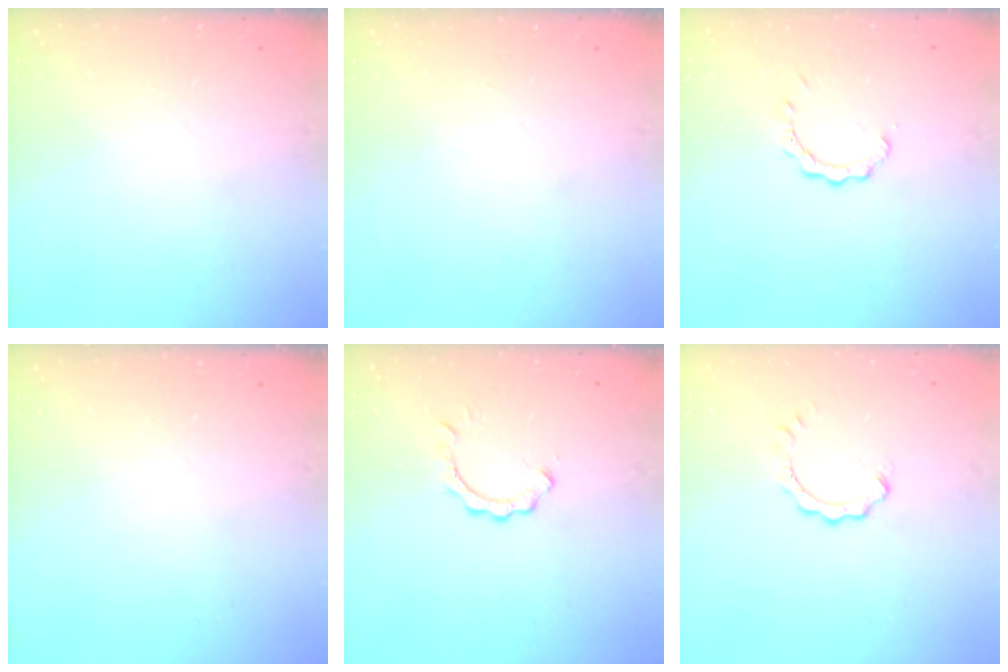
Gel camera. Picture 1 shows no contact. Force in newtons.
{"total": 0.0}
{"total": 2.1, "press": 2.1, "slide": 0.1}
{"total": 0.0}
{"total": 2.3, "press": 2.3, "slide": 0.3}
{"total": 1.1, "press": 1.1, "slide": 0.1}